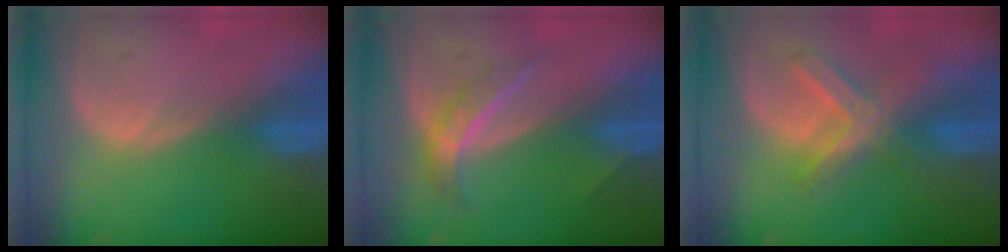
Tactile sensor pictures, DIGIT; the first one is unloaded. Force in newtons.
{"total": 4.7, "press": 4.2, "slide": 2.2}
{"total": 7.2, "press": 6.4, "slide": 3.5}